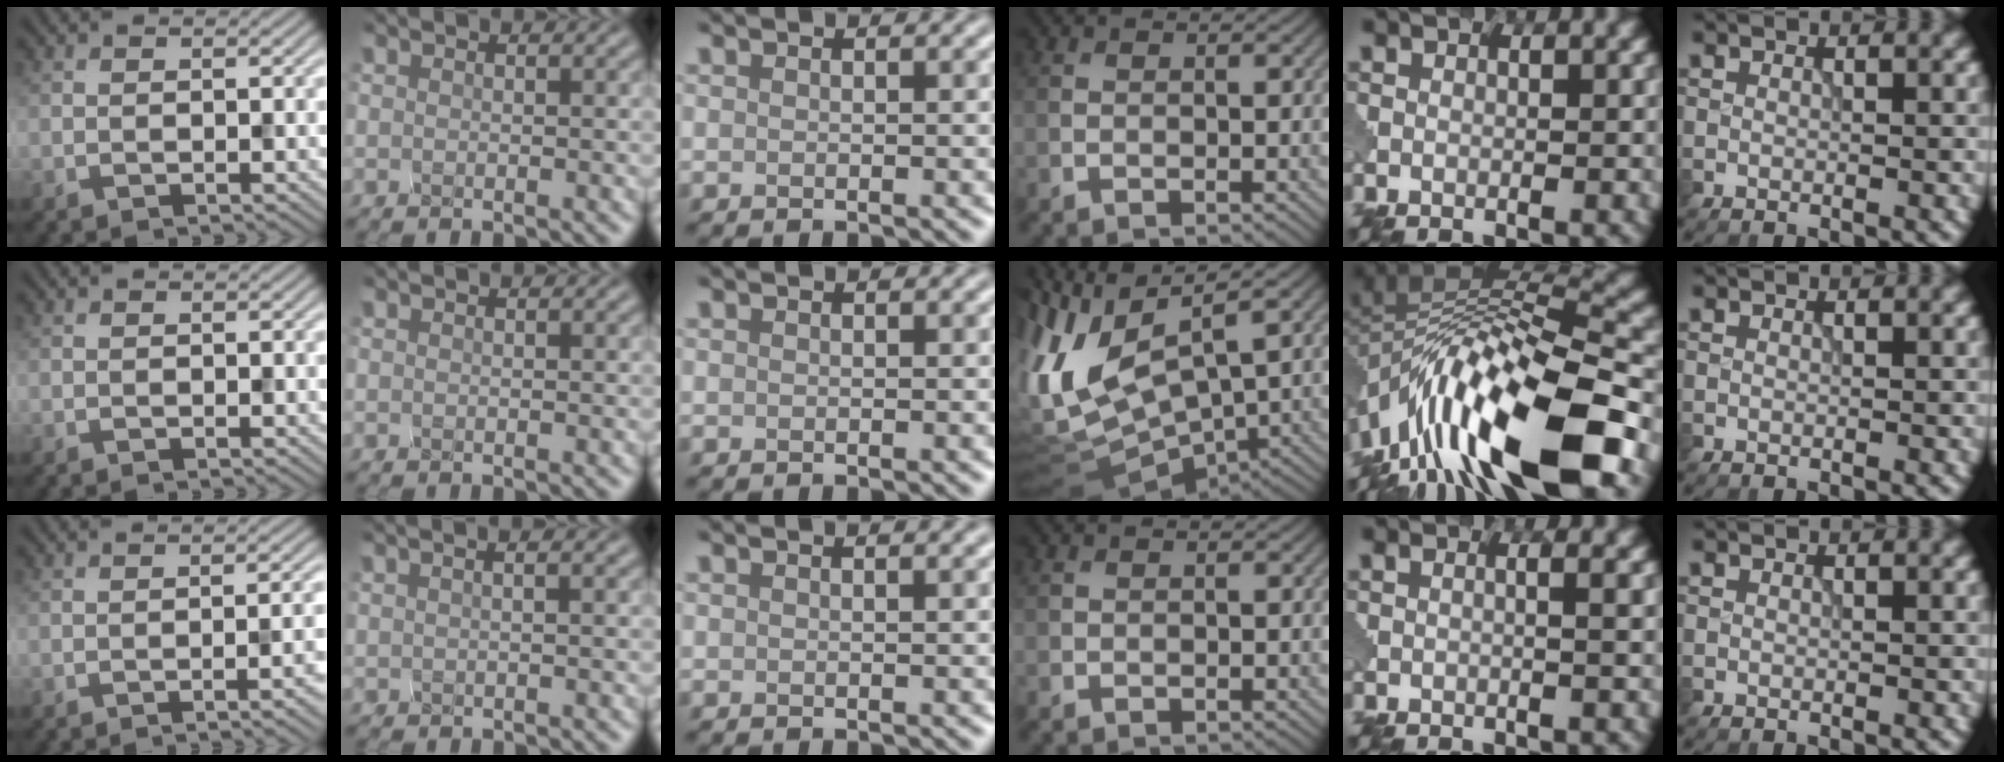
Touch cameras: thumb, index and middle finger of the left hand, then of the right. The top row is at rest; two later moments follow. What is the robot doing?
{"motion": "squeeze", "object": "hand grip exerciser"}